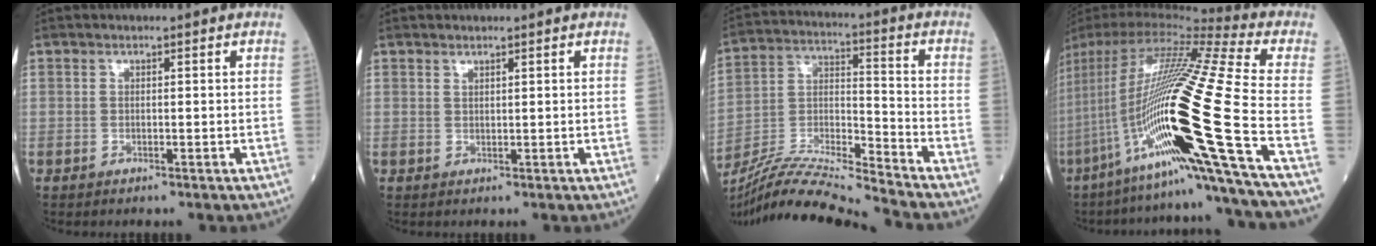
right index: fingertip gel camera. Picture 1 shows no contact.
{"total": 0.5, "force": [0.5, 0.1, 0.2], "torque": [-0.006, -0.005, 0.009]}
{"total": 15.2, "force": [-14.2, -1.9, 4.8], "torque": [-0.085, 0.008, -0.265]}
{"total": 29.8, "force": [-8.7, -0.4, 28.5], "torque": [-0.531, -0.031, -0.172]}